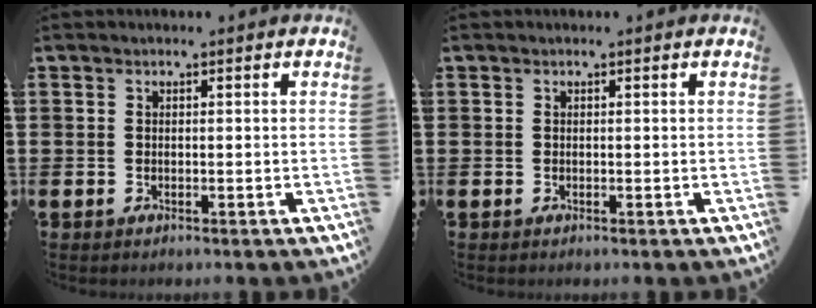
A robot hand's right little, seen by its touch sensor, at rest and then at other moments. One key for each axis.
{"total": 0.0}